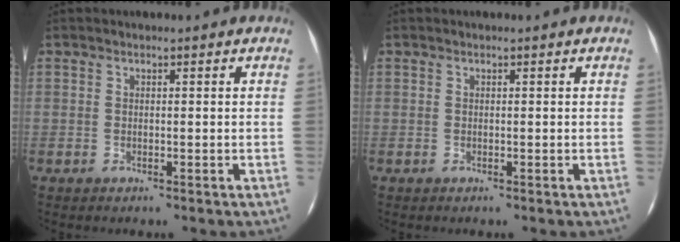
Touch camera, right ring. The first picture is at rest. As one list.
[{"total": 0.0}]